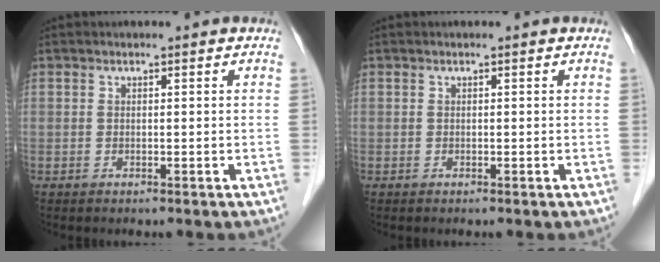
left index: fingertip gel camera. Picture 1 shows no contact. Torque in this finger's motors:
{"motor_torque": [0.01, 0.00, 0.00, 0.00]}